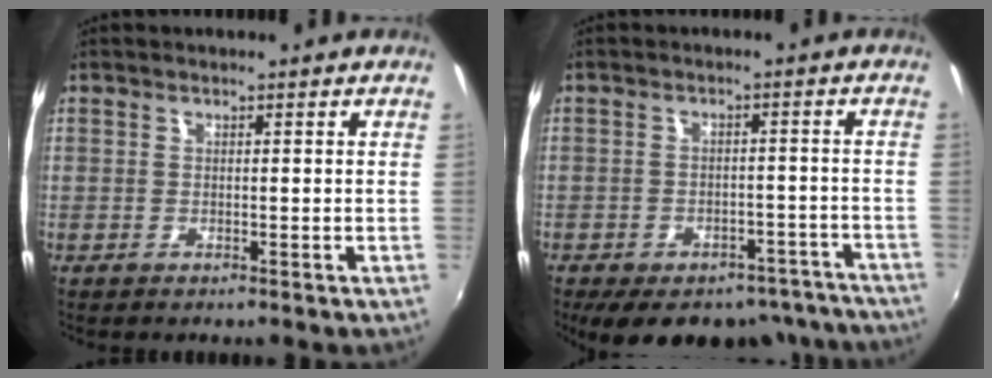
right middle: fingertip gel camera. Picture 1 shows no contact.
{"total": 18.3, "force": [-15.0, 7.9, 6.9], "torque": [-0.131, 0.010, -0.167]}